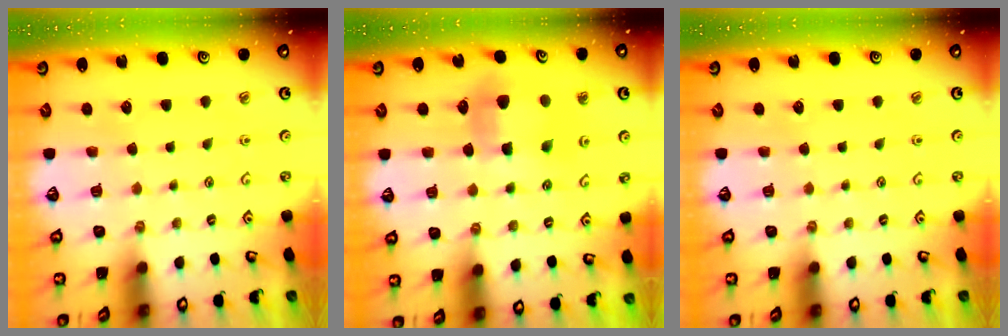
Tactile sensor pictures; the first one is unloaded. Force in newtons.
{"total": 6.6, "press": 6.6, "slide": 0.6}
{"total": 0.0}